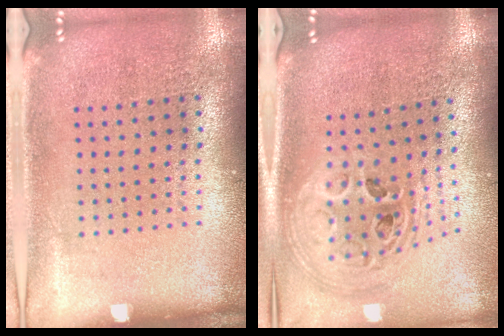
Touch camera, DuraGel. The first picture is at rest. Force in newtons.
{"total": 2.5, "press": 1.8, "slide": 1.7}